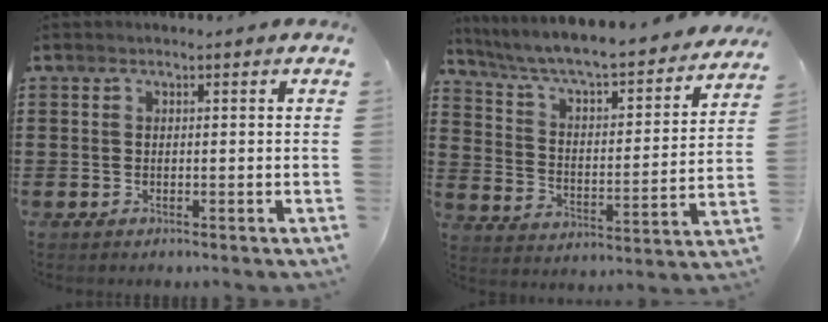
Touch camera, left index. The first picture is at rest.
{"total": 5.7, "force": [5.1, 0.3, 2.6], "torque": [-0.074, -0.045, 0.079]}